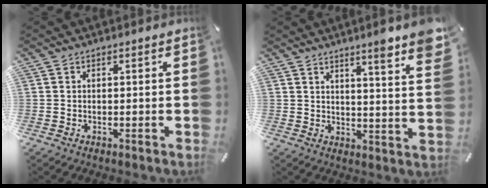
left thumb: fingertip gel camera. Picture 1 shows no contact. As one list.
[{"total": 8.4, "force": [6.5, 0.3, 5.3], "torque": [-0.070, -0.052, 0.102]}]